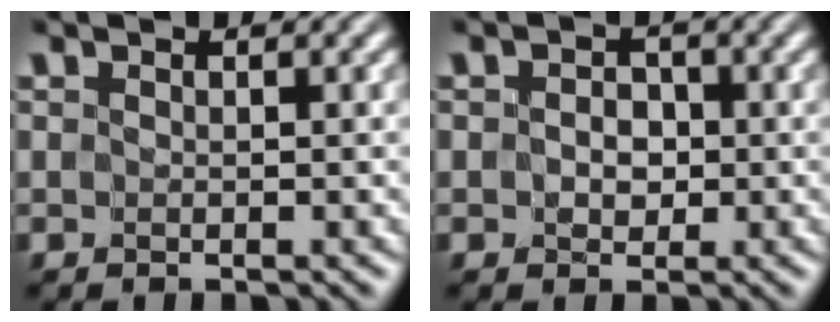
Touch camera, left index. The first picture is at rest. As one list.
[{"total": 2.0, "force": [-0.1, 1.7, 1.2], "torque": [-0.012, -0.001, -0.008]}]